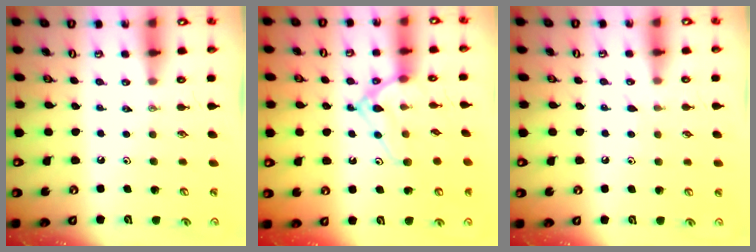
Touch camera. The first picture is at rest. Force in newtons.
{"total": 14.4, "press": 14.4, "slide": 0.8}
{"total": 5.1, "press": 5.0, "slide": 0.7}